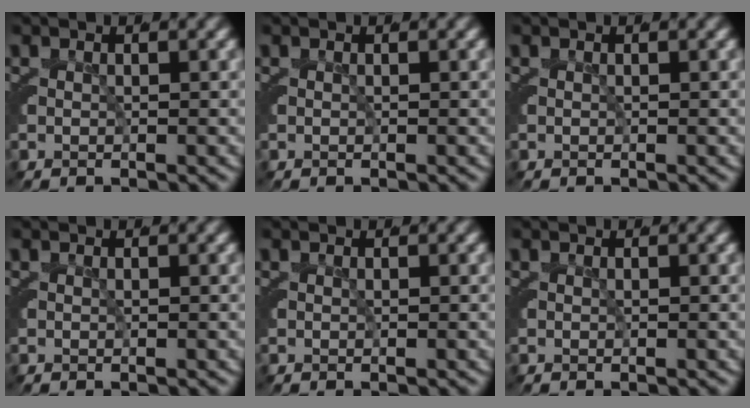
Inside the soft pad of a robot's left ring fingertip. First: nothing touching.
{"total": 0.0}
{"total": 0.0}
{"total": 0.0}
{"total": 0.0}
{"total": 0.0}